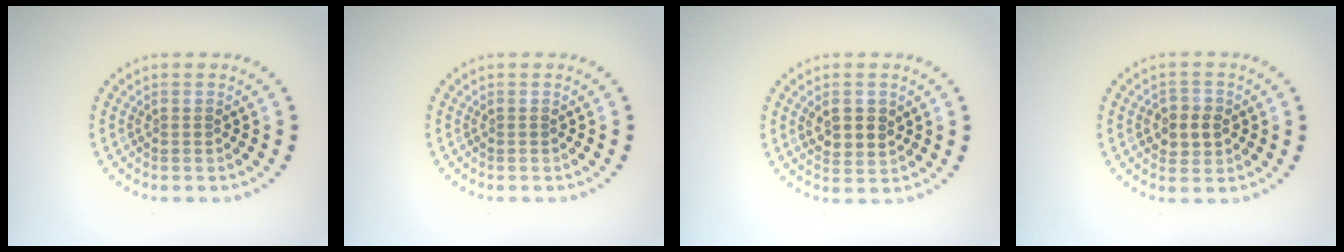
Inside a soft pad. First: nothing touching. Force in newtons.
{"total": 0.0}
{"total": 2.8, "press": 2.7, "slide": 0.7}
{"total": 2.6, "press": 2.5, "slide": 0.3}